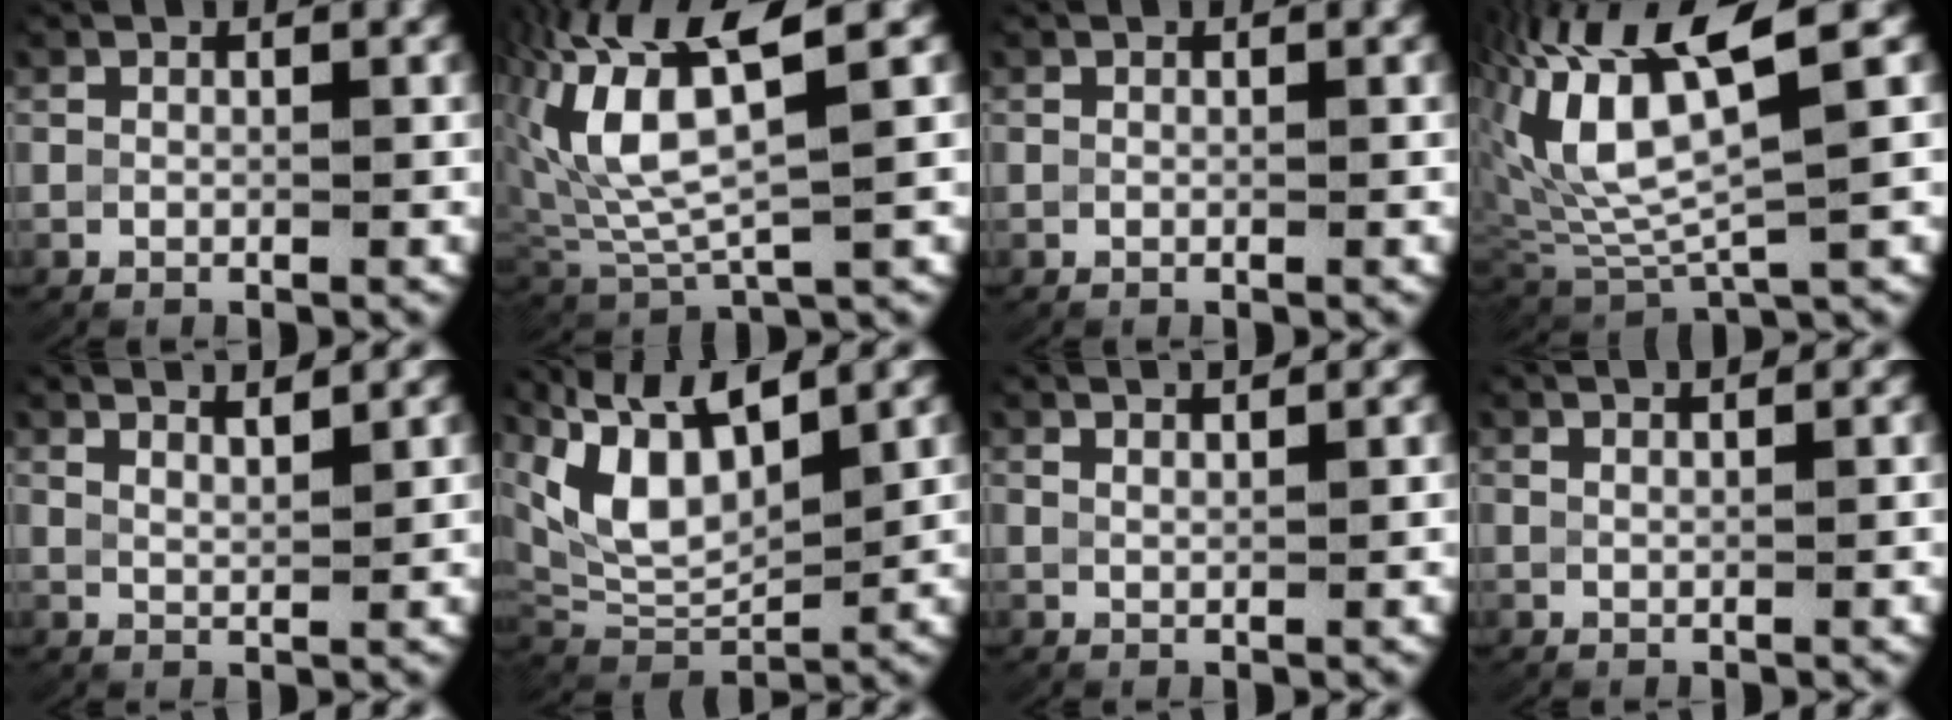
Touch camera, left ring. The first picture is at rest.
{"total": 9.3, "force": [2.7, 4.1, 7.9], "torque": [-0.174, 0.003, 0.055]}
{"total": 0.0}
{"total": 11.3, "force": [2.8, 5.8, 9.3], "torque": [-0.209, -0.003, 0.059]}
{"total": 2.9, "force": [2.7, 0.2, 1.2], "torque": [-0.022, -0.009, 0.052]}
{"total": 10.4, "force": [3.6, 6.6, 7.1], "torque": [-0.155, -0.006, 0.068]}
{"total": 1.9, "force": [1.7, -0.2, 0.6], "torque": [-0.012, -0.003, 0.035]}
{"total": 1.1, "force": [0.9, -0.4, 0.3], "torque": [-0.006, -0.002, 0.020]}